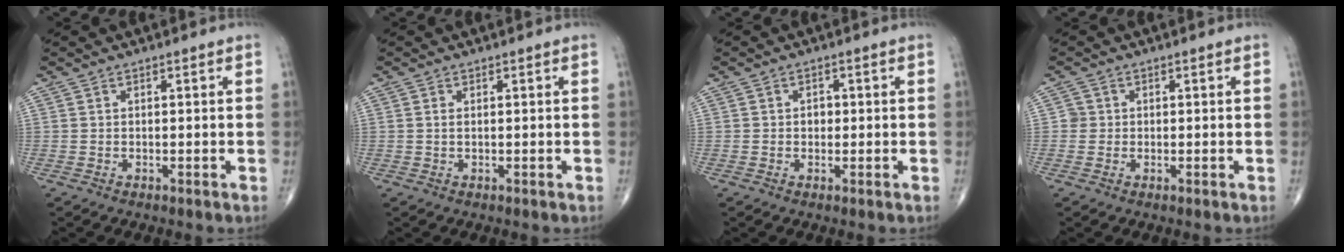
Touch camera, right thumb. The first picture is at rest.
{"total": 0.7, "force": [0.1, 0.4, 0.6], "torque": [-0.018, 0.003, 0.004]}
{"total": 1.7, "force": [0.0, 1.4, 0.9], "torque": [-0.004, 0.004, -0.002]}
{"total": 1.5, "force": [0.0, 1.5, 0.1], "torque": [0.008, 0.005, -0.003]}